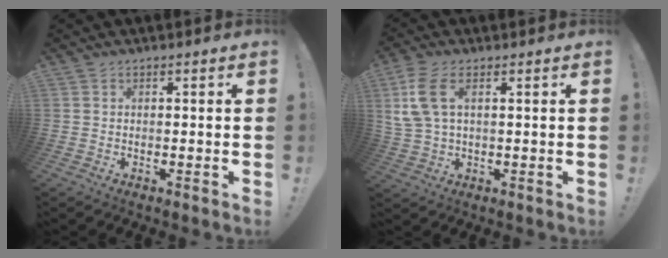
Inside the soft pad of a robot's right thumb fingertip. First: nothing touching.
{"total": 9.0, "force": [3.2, 4.3, 7.2], "torque": [-0.145, -0.002, 0.066]}